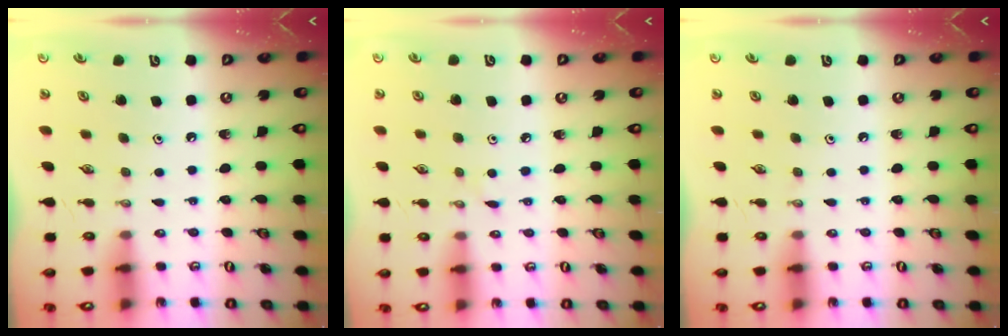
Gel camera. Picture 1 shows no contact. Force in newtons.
{"total": 2.1, "press": 2.1, "slide": 0.3}
{"total": 0.0}